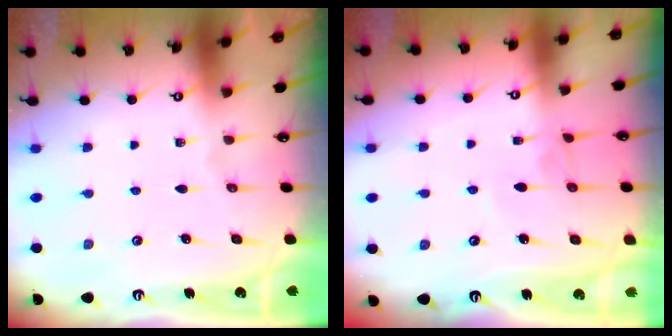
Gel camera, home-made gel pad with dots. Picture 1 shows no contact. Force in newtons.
{"total": 1.3, "press": 1.3, "slide": 0.3}